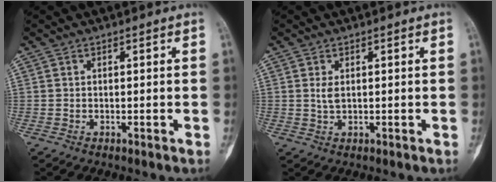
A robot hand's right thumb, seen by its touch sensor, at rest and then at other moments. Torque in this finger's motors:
{"motor_torque": [0.28, 0.06, -0.05, -0.47, -0.01]}